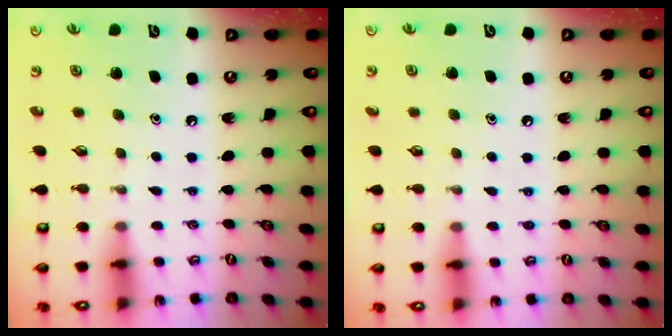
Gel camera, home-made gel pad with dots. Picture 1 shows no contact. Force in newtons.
{"total": 2.7, "press": 2.7, "slide": 0.2}